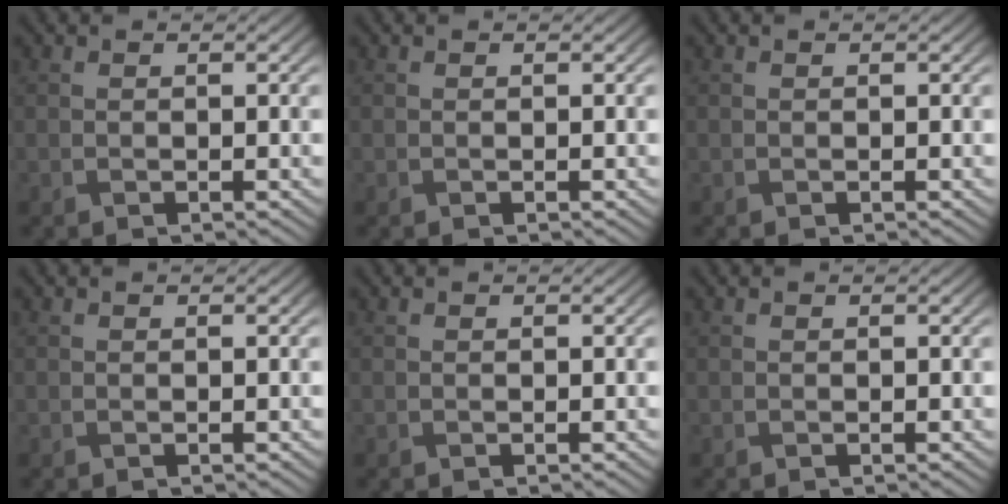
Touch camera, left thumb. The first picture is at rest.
{"total": 0.0}
{"total": 0.0}
{"total": 0.0}
{"total": 0.0}
{"total": 0.0}